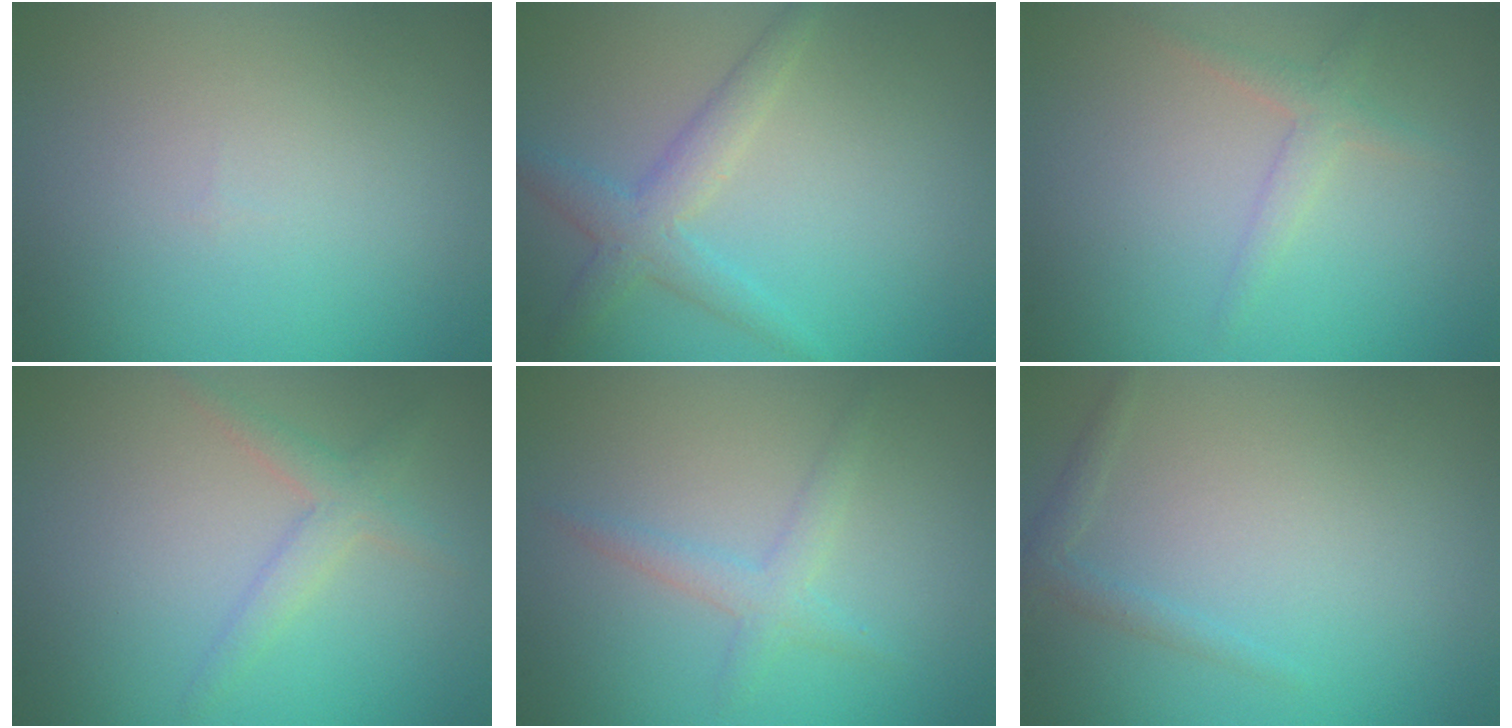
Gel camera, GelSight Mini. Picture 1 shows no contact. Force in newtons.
{"total": 3.0, "press": 3.0, "slide": 0.1}
{"total": 1.7, "press": 1.6, "slide": 0.1}
{"total": 2.2, "press": 2.2, "slide": 0.1}
{"total": 1.9, "press": 1.9, "slide": 0.1}
{"total": 1.2, "press": 1.2, "slide": 0.1}